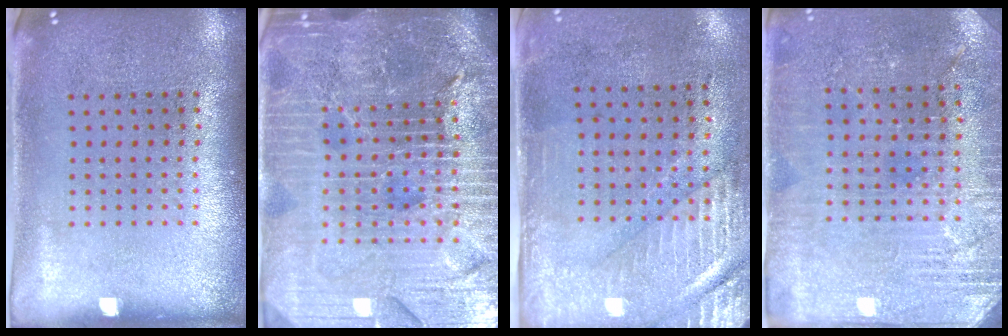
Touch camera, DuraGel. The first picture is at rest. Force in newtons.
{"total": 6.2, "press": 5.5, "slide": 2.9}
{"total": 2.9, "press": 2.4, "slide": 1.6}
{"total": 2.8, "press": 2.8, "slide": 0.4}